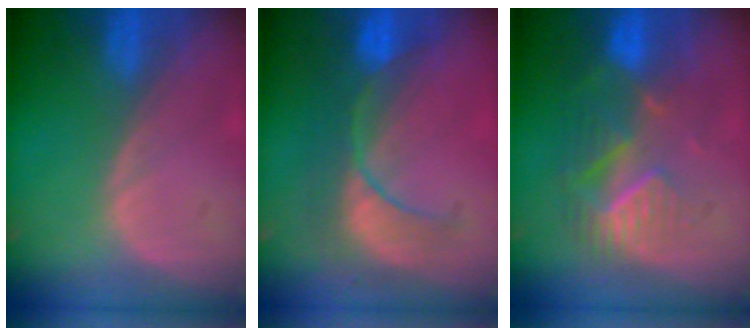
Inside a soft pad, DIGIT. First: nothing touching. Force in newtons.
{"total": 8.4, "press": 8.2, "slide": 1.8}
{"total": 9.0, "press": 7.8, "slide": 4.4}